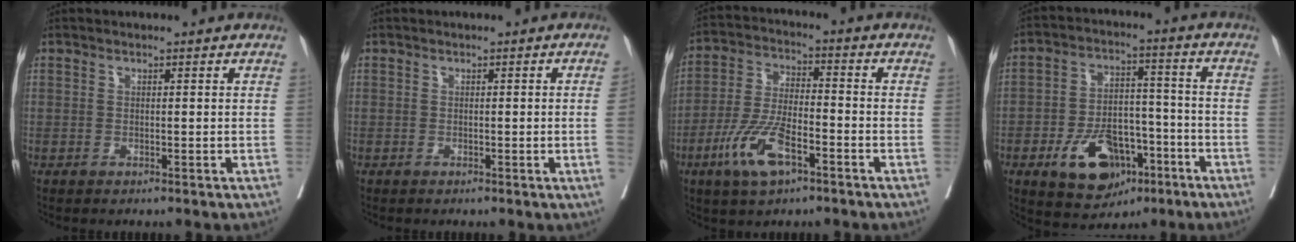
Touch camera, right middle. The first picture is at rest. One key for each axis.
{"total": 2.4, "fx": -0.1, "fy": -0.8, "fz": 2.3, "tx": -0.038, "ty": -0.003, "tz": 0.004}
{"total": 10.1, "fx": -5.1, "fy": 3.2, "fz": 8.1, "tx": -0.174, "ty": -0.006, "tz": -0.097}
{"total": 12.5, "fx": -6.1, "fy": 7.1, "fz": 8.2, "tx": -0.134, "ty": 0.009, "tz": -0.093}